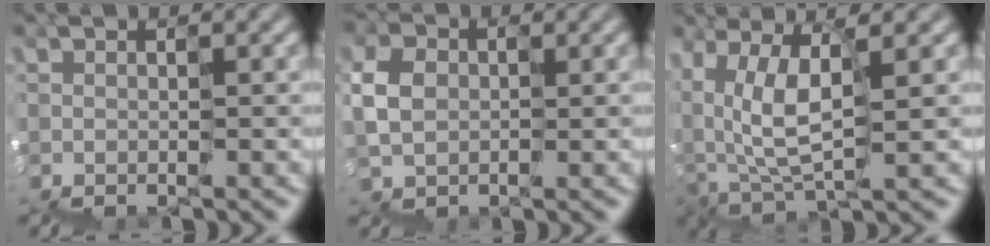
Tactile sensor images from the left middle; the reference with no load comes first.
{"total": 1.8, "force": [0.2, 1.8, -0.1], "torque": [-0.002, 0.022, -0.005]}
{"total": 4.0, "force": [1.9, 1.9, 3.0], "torque": [-0.087, 0.017, 0.035]}